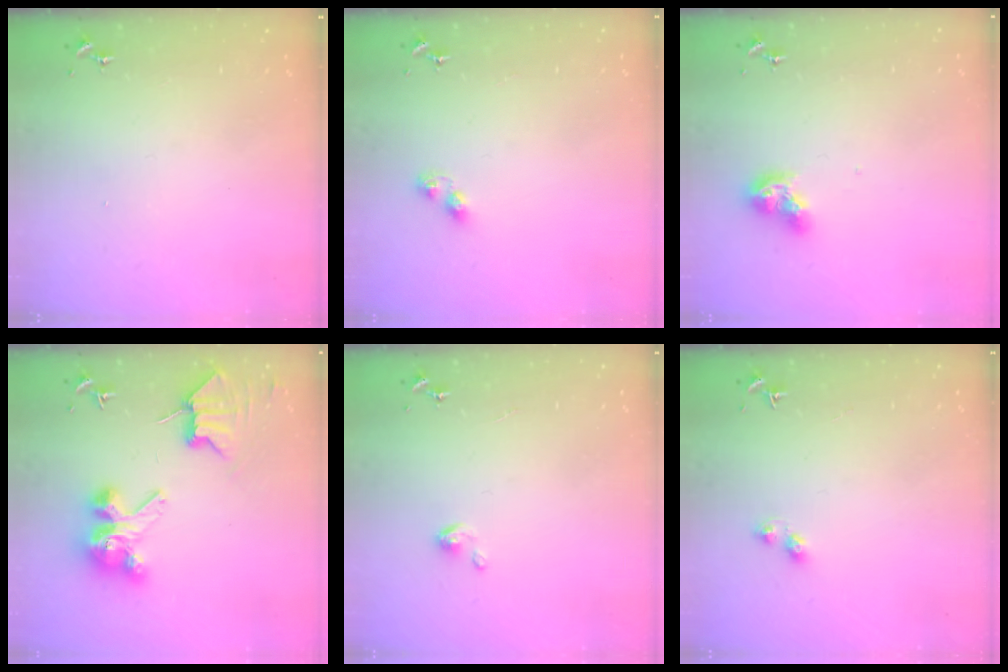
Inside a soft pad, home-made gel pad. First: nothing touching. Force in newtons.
{"total": 2.8, "press": 2.8, "slide": 0.5}
{"total": 9.2, "press": 9.2, "slide": 1.1}
{"total": 8.9, "press": 8.8, "slide": 1.3}
{"total": 2.7, "press": 2.7, "slide": 0.2}
{"total": 2.9, "press": 2.9, "slide": 0.5}